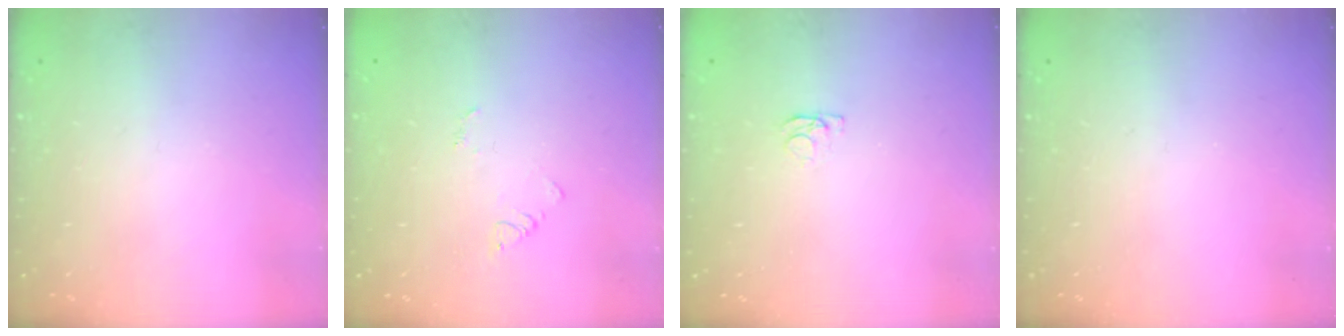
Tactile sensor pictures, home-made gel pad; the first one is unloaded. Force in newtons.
{"total": 2.9, "press": 2.9, "slide": 0.3}
{"total": 1.2, "press": 1.1, "slide": 0.3}
{"total": 0.0}